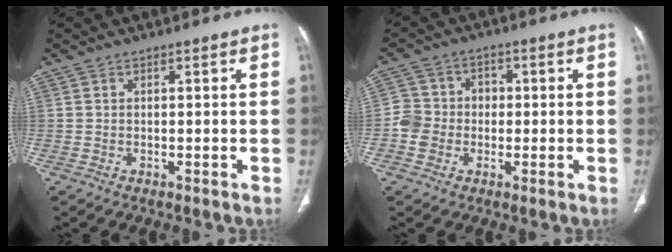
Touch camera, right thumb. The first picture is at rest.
{"total": 6.5, "force": [-1.2, 6.0, 2.2], "torque": [-0.019, 0.026, -0.032]}